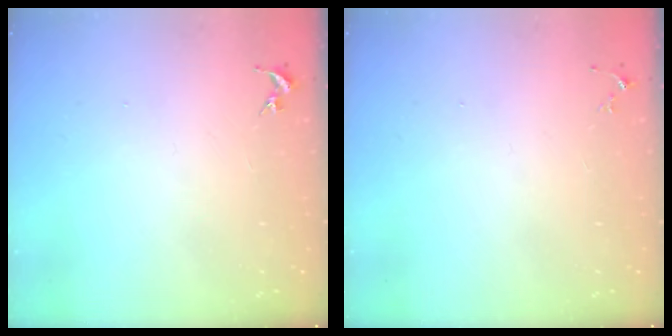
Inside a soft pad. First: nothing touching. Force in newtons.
{"total": 3.3, "press": 3.3, "slide": 0.5}